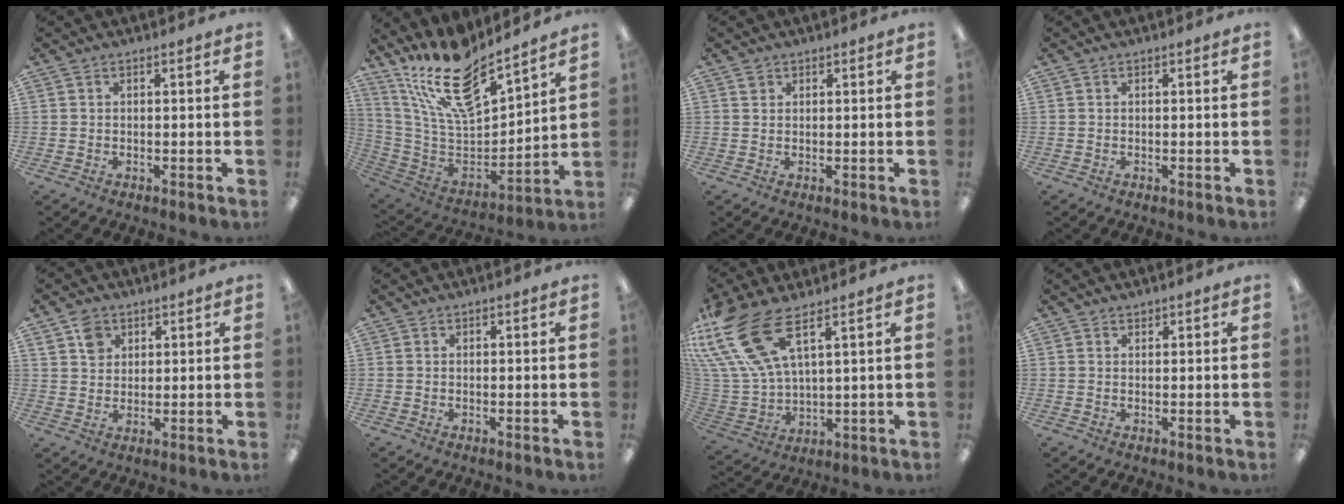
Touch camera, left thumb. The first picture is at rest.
{"total": 19.7, "force": [15.1, 6.6, 10.8], "torque": [-0.201, -0.107, 0.265]}
{"total": 1.3, "force": [0.9, 0.9, 0.1], "torque": [0.005, -0.004, 0.017]}
{"total": 0.0}
{"total": 5.3, "force": [3.1, 4.0, 1.6], "torque": [-0.029, 0.001, 0.056]}
{"total": 0.0}
{"total": 18.6, "force": [11.0, 7.3, 13.1], "torque": [-0.301, -0.060, 0.198]}
{"total": 0.7, "force": [0.7, 0.2, 0.0], "torque": [-0.001, 0.000, 0.012]}